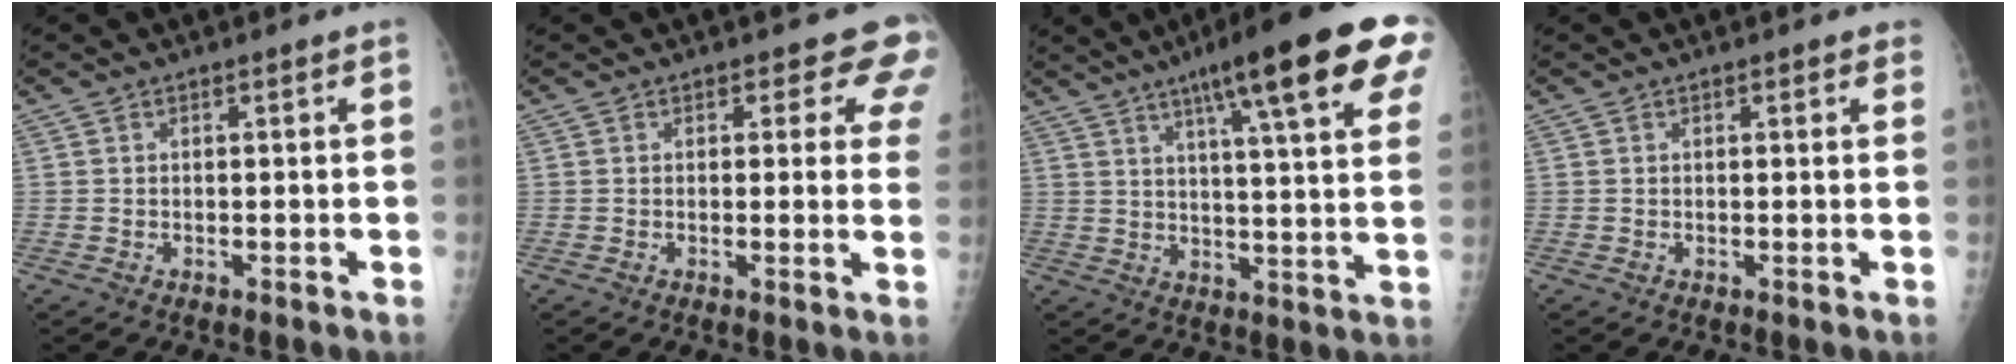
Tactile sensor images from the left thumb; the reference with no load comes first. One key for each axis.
{"total": 6.3, "fx": 4.6, "fy": 3.3, "fz": 2.9, "tx": 0.011, "ty": -0.019, "tz": 0.031}
{"total": 22.7, "fx": 12.3, "fy": 3.5, "fz": 18.8, "tx": -0.259, "ty": -0.017, "tz": 0.163}
{"total": 1.5, "fx": 1.0, "fy": 0.6, "fz": 0.9, "tx": -0.003, "ty": -0.001, "tz": 0.008}